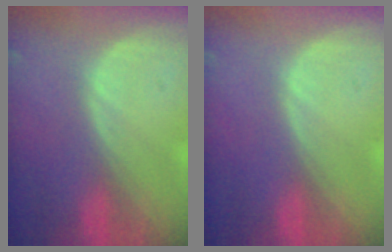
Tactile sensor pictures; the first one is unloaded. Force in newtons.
{"total": 0.0}